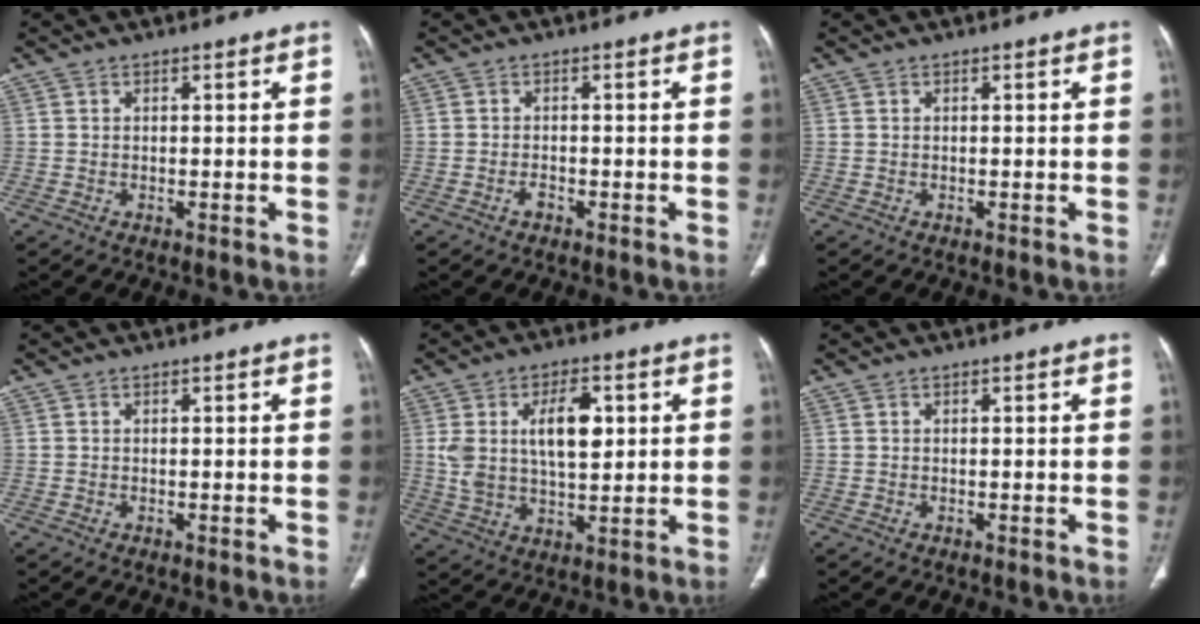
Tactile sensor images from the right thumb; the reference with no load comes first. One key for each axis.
{"total": 1.7, "fx": -1.1, "fy": 0.8, "fz": 1.1, "tx": -0.020, "ty": 0.006, "tz": -0.023}
{"total": 0.0}
{"total": 0.0}
{"total": 12.0, "fx": 2.9, "fy": 6.2, "fz": 9.9, "tx": -0.165, "ty": -0.005, "tz": 0.057}
{"total": 0.0}